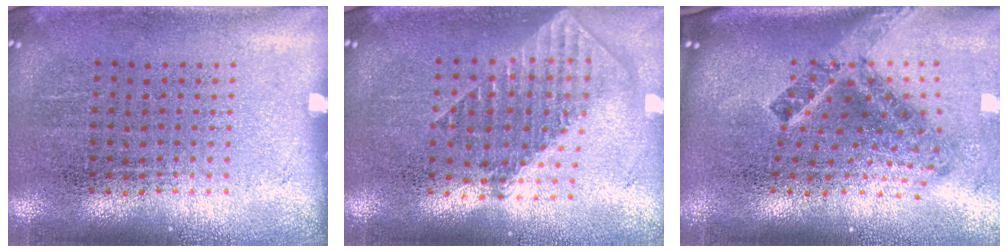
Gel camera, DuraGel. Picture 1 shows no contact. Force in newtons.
{"total": 1.8, "press": 1.5, "slide": 1.0}
{"total": 3.0, "press": 1.7, "slide": 2.4}